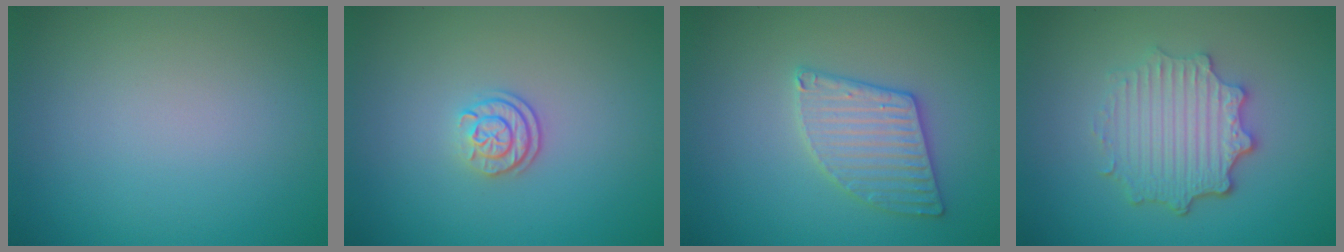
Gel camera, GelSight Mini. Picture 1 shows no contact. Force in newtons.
{"total": 2.2, "press": 1.8, "slide": 1.3}
{"total": 3.2, "press": 3.2, "slide": 0.1}
{"total": 4.8, "press": 3.8, "slide": 3.1}